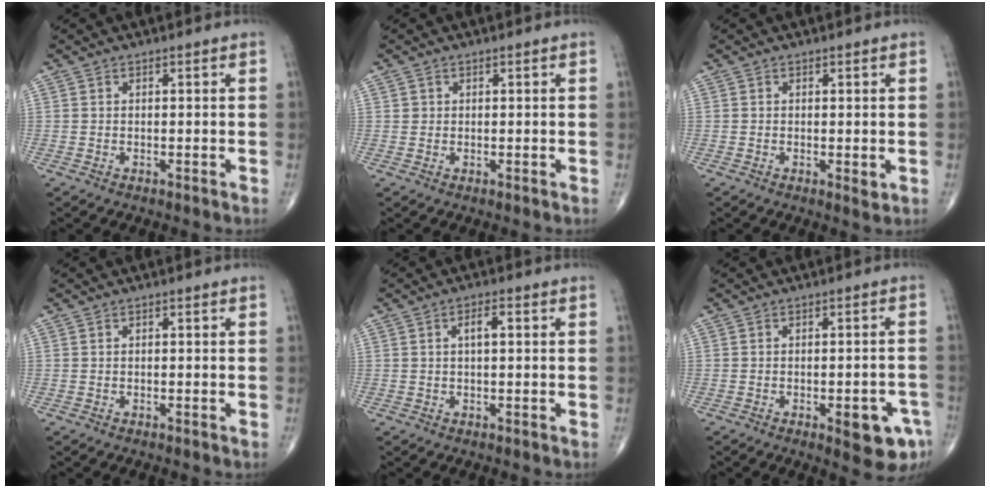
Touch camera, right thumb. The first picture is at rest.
{"total": 0.8, "force": [0.2, 0.8, 0.1], "torque": [0.008, 0.001, 0.003]}
{"total": 1.2, "force": [-0.1, 0.4, 1.2], "torque": [-0.016, -0.005, -0.003]}
{"total": 0.0}
{"total": 2.7, "force": [0.5, 1.0, 2.4], "torque": [-0.039, 0.007, 0.006]}
{"total": 8.1, "force": [-3.6, 2.8, 6.7], "torque": [-0.064, 0.016, -0.038]}